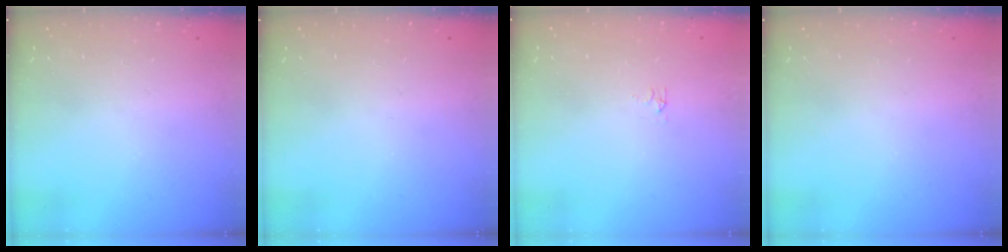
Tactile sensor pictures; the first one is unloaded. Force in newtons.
{"total": 0.0}
{"total": 2.9, "press": 2.9, "slide": 0.5}
{"total": 0.0}